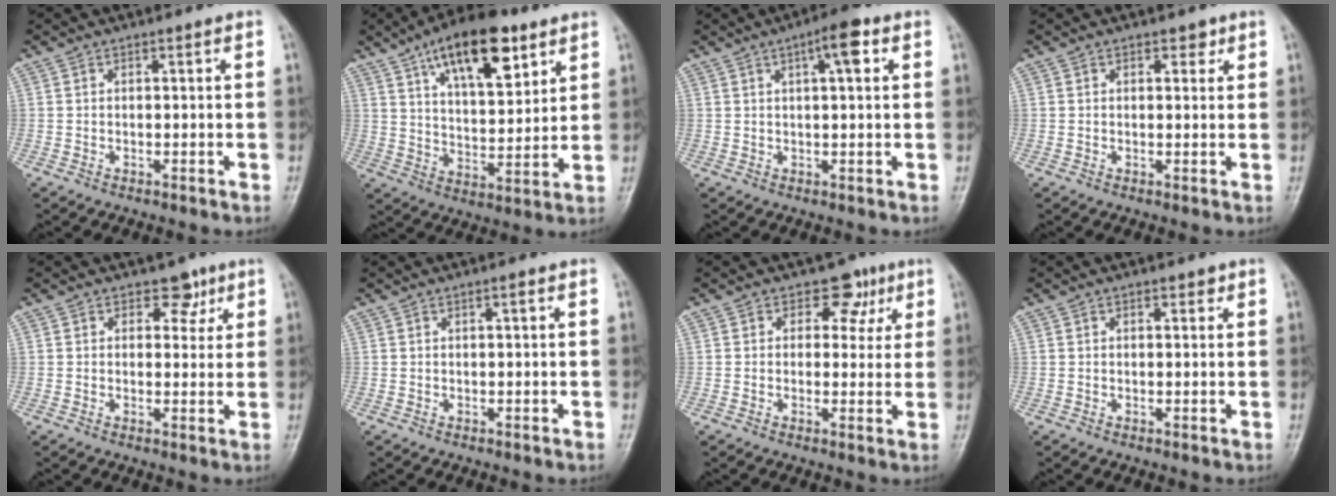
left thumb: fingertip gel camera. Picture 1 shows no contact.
{"total": 17.1, "force": [9.3, 7.4, 12.3], "torque": [-0.161, -0.035, 0.155]}
{"total": 5.7, "force": [2.3, 1.6, 5.0], "torque": [-0.070, 0.004, 0.028]}
{"total": 2.0, "force": [1.2, 1.3, 1.0], "torque": [0.003, -0.003, 0.012]}
{"total": 4.0, "force": [2.2, 2.9, 1.7], "torque": [0.007, -0.009, 0.028]}
{"total": 0.8, "force": [0.4, 0.2, 0.7], "torque": [-0.014, 0.001, 0.004]}
{"total": 5.8, "force": [2.7, 4.4, 2.6], "torque": [0.010, -0.002, 0.028]}
{"total": 1.5, "force": [0.9, 0.9, 0.8], "torque": [0.000, -0.002, 0.007]}